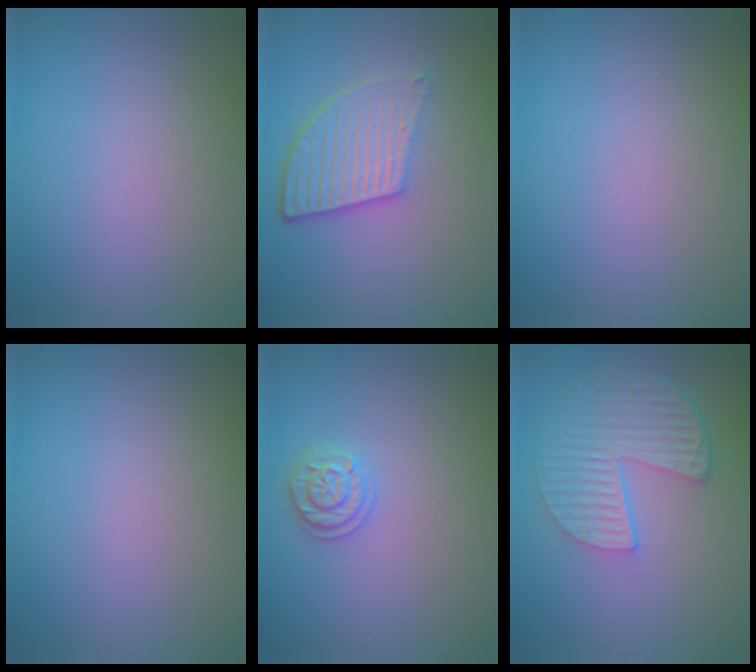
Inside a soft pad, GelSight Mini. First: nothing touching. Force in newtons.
{"total": 5.6, "press": 4.0, "slide": 4.0}
{"total": 0.0}
{"total": 0.0}
{"total": 1.9, "press": 1.9, "slide": 0.2}
{"total": 5.6, "press": 4.2, "slide": 3.7}